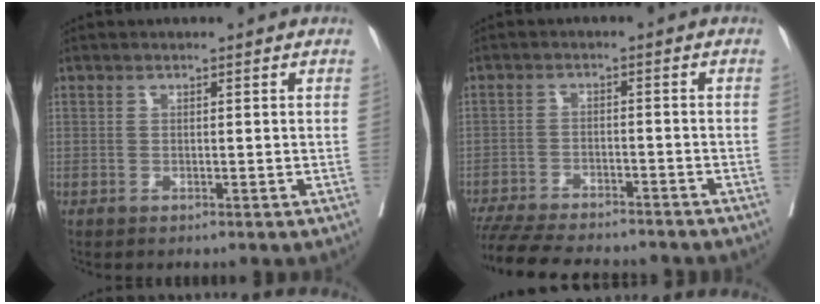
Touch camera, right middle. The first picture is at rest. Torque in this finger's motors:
{"motor_torque": [1.01, -1.13, 0.21, 0.06]}